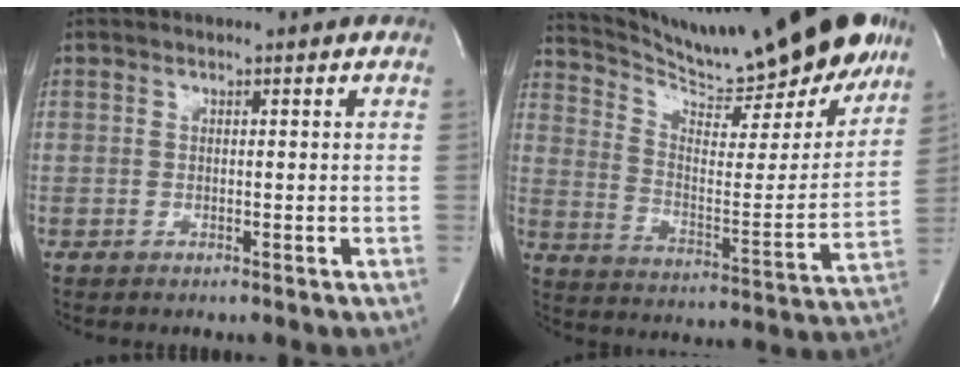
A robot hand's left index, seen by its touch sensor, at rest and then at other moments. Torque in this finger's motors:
{"motor_torque": [0.14, -0.16, 0.37, 0.10]}